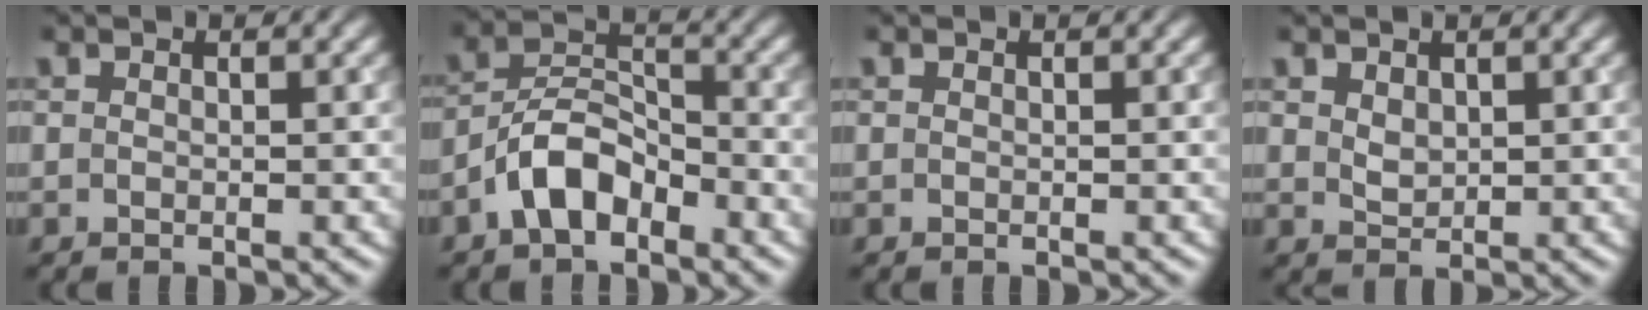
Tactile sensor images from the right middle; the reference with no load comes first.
{"total": 4.8, "force": [-2.9, 2.5, 3.0], "torque": [-0.050, 0.012, -0.062]}
{"total": 0.0}
{"total": 1.4, "force": [0.7, 0.9, 0.8], "torque": [-0.015, -0.002, 0.018]}